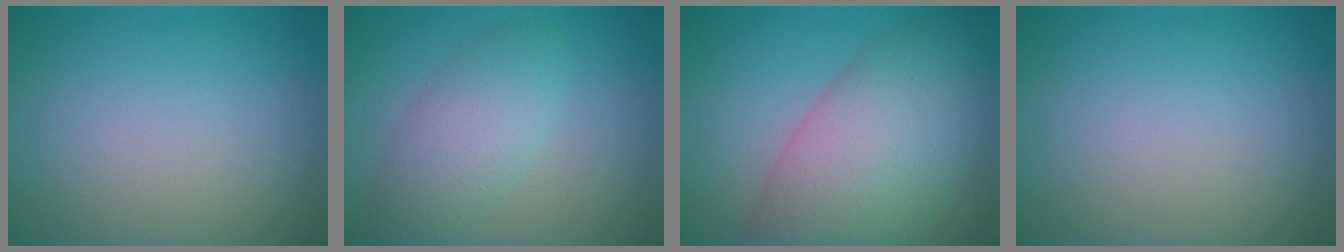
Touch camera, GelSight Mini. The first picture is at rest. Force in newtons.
{"total": 4.0, "press": 4.0, "slide": 0.1}
{"total": 10.1, "press": 10.0, "slide": 0.5}
{"total": 0.0}